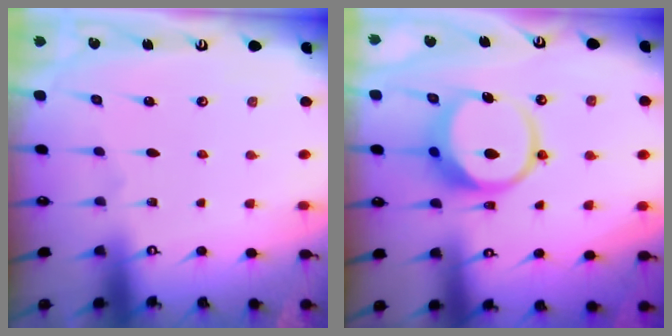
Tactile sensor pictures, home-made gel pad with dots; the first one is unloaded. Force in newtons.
{"total": 9.6, "press": 9.5, "slide": 1.3}